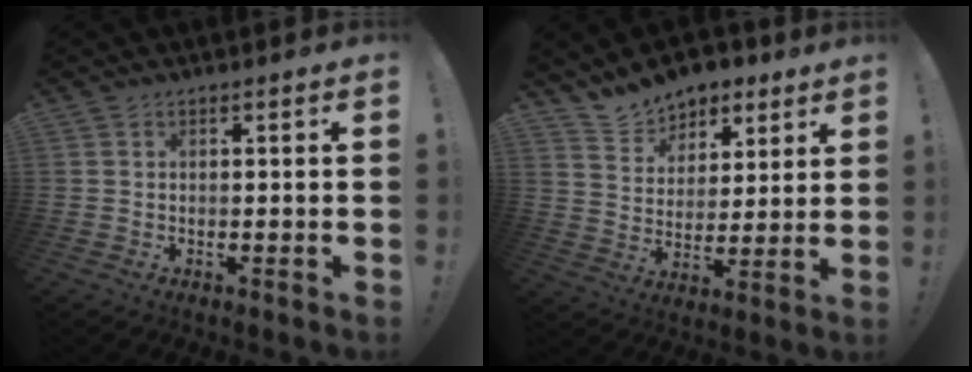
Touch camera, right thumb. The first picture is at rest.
{"total": 11.0, "force": [9.1, 6.0, 1.6], "torque": [-0.031, -0.072, 0.175]}